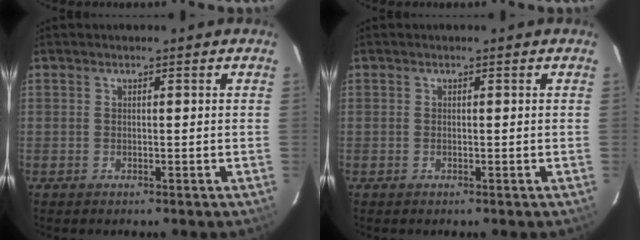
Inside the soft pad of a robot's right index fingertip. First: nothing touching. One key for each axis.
{"total": 0.0}